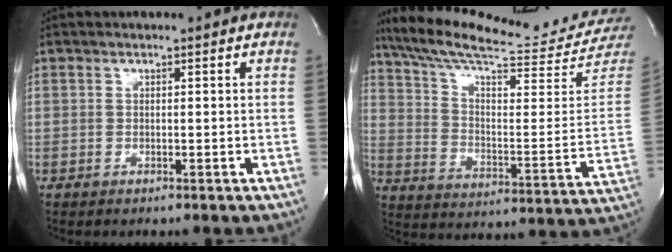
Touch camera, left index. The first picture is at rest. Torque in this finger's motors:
{"motor_torque": [1.11, -1.03, 0.02, 0.05]}